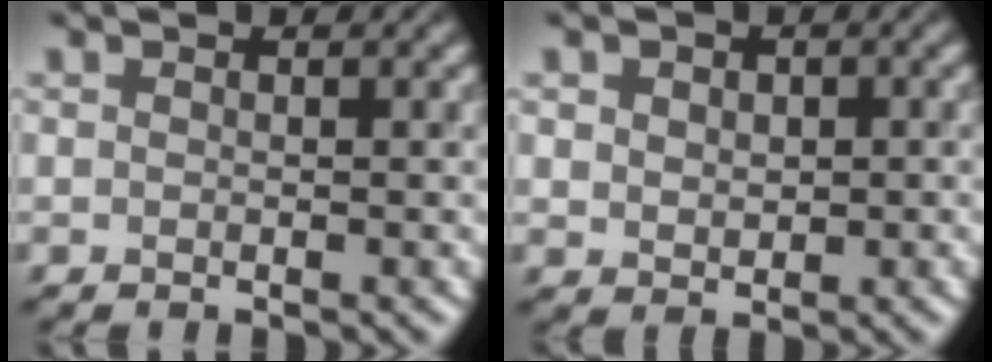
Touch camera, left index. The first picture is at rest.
{"total": 2.2, "force": [0.7, 1.9, 0.9], "torque": [-0.019, 0.013, 0.018]}